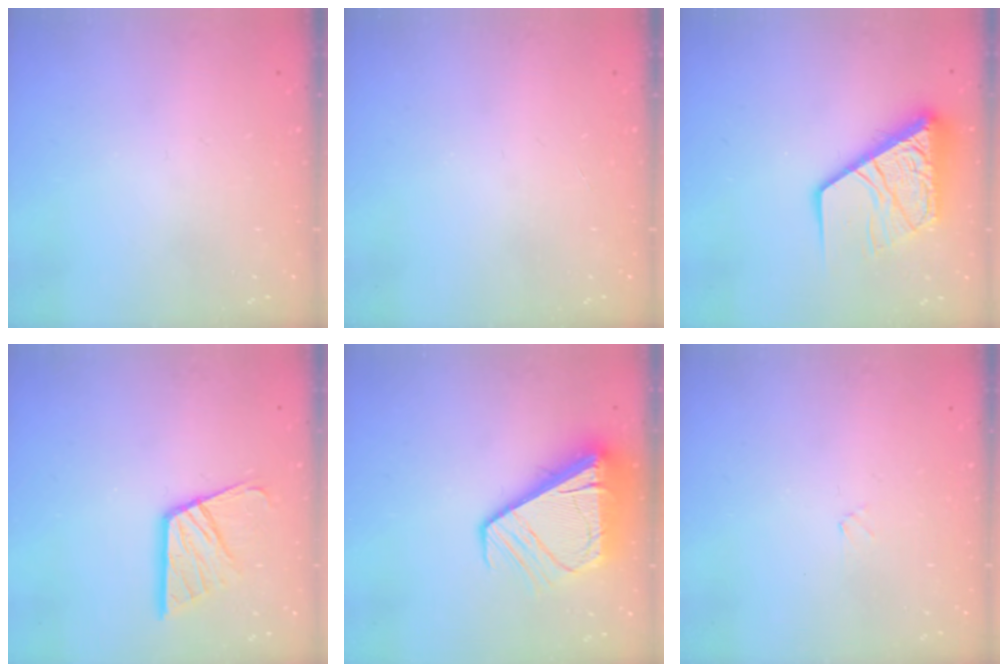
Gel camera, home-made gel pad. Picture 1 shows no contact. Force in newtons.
{"total": 0.0}
{"total": 14.4, "press": 14.3, "slide": 1.8}
{"total": 14.2, "press": 14.1, "slide": 1.3}
{"total": 13.5, "press": 13.4, "slide": 1.6}
{"total": 0.9, "press": 0.9, "slide": 0.2}